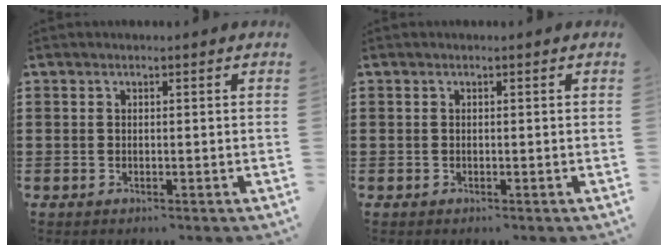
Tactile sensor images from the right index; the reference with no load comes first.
{"total": 0.0}